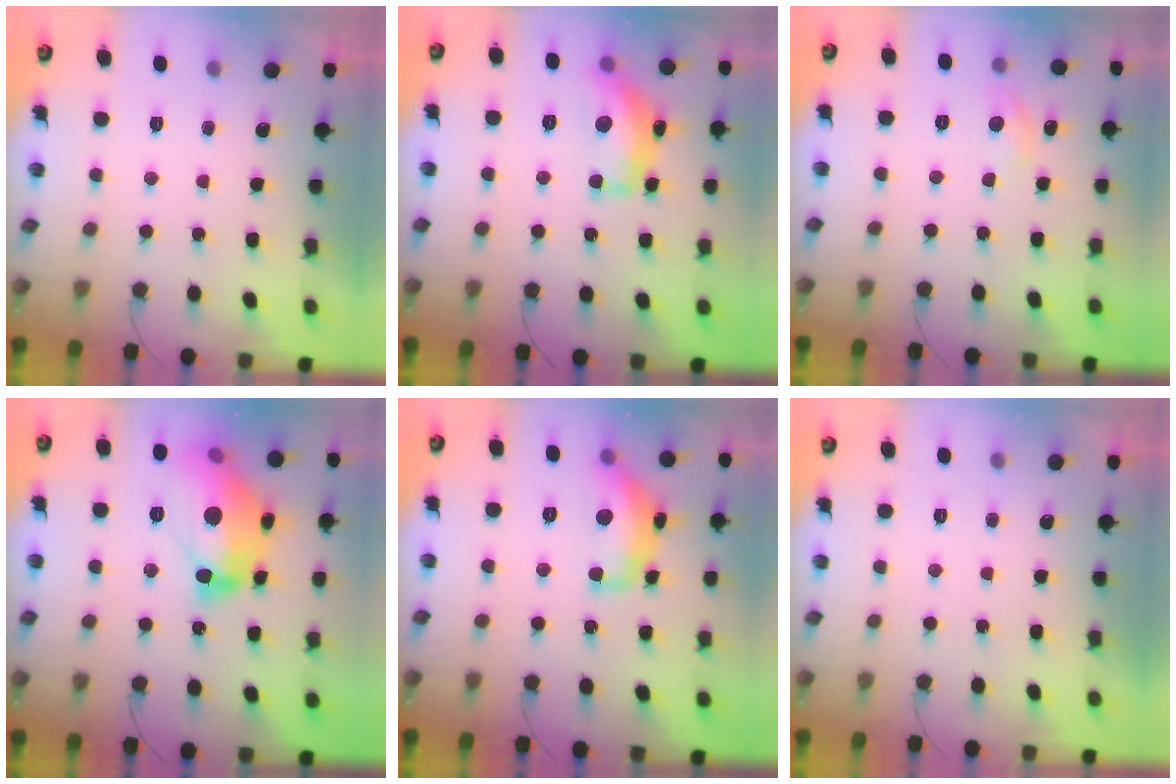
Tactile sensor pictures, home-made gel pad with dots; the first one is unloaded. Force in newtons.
{"total": 14.1, "press": 14.1, "slide": 0.5}
{"total": 5.3, "press": 5.3, "slide": 0.8}
{"total": 20.3, "press": 20.3, "slide": 1.1}
{"total": 14.5, "press": 14.4, "slide": 1.1}
{"total": 0.0}